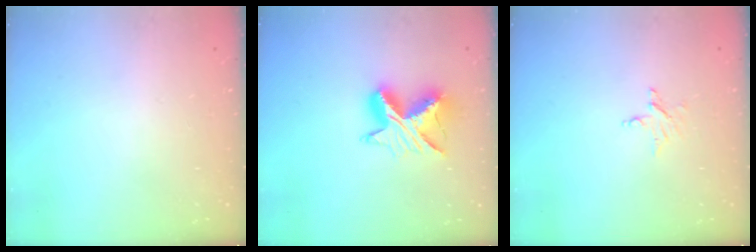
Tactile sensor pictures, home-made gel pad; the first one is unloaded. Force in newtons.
{"total": 10.2, "press": 10.2, "slide": 0.5}
{"total": 3.1, "press": 3.1, "slide": 0.3}